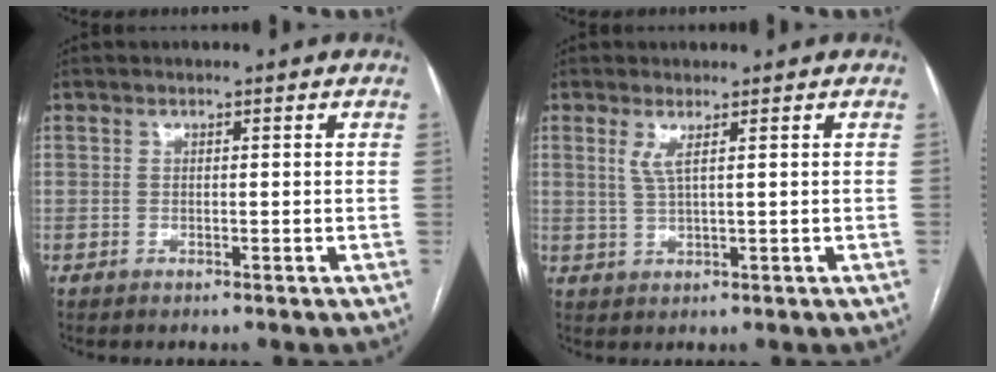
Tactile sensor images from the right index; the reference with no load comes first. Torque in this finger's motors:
{"motor_torque": [0.19, 0.19, 0.28, 0.07]}